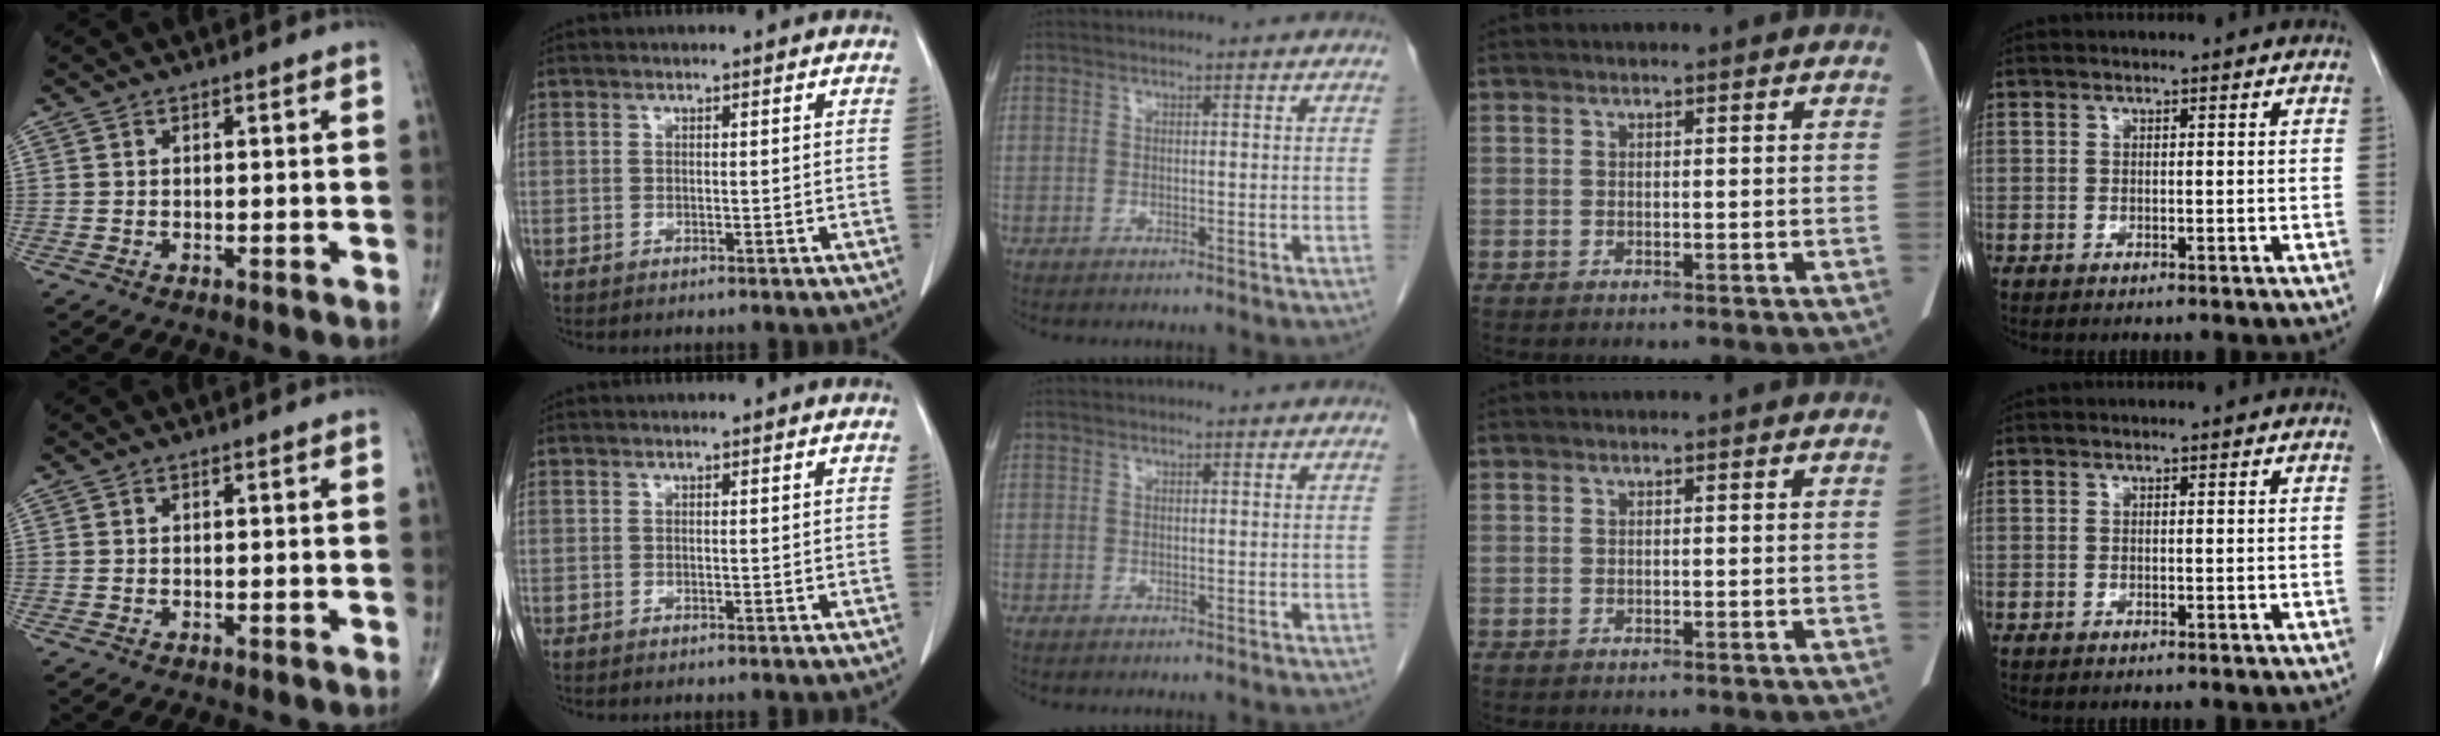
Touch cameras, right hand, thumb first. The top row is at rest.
{}